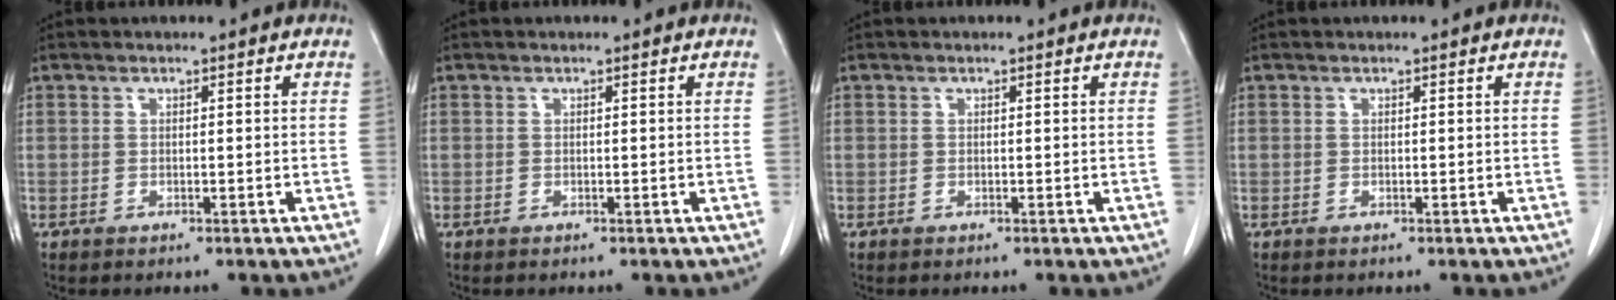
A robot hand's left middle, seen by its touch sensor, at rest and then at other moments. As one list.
[{"total": 0.0}, {"total": 0.0}, {"total": 0.0}]